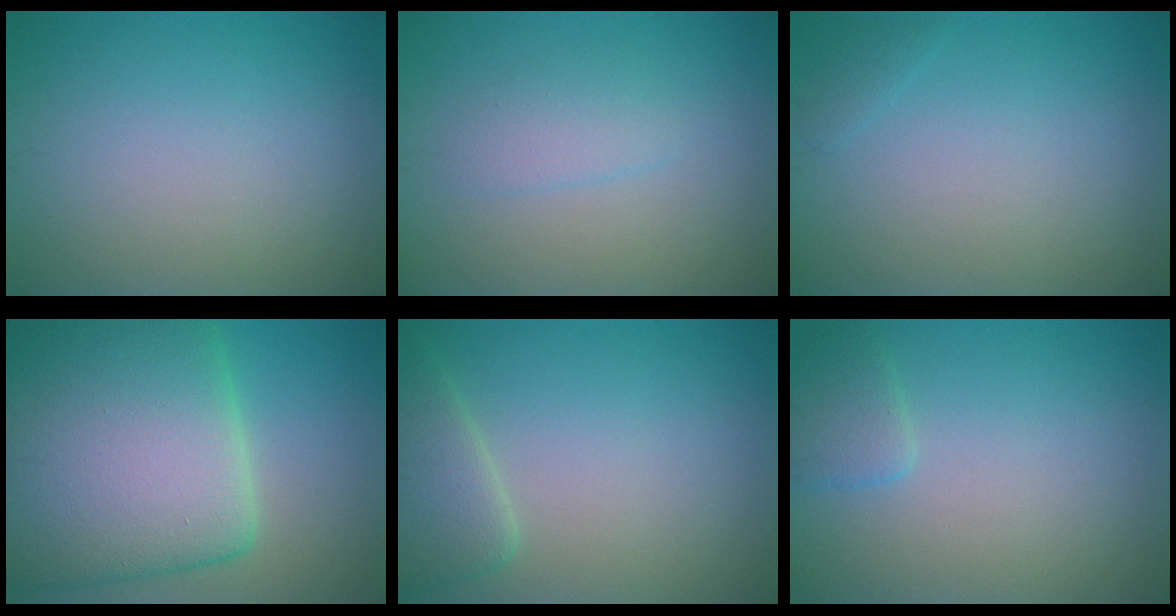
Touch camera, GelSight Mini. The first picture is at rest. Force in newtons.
{"total": 1.8, "press": 1.8, "slide": 0.2}
{"total": 0.7, "press": 0.7, "slide": 0.0}
{"total": 16.8, "press": 16.8, "slide": 1.2}
{"total": 3.5, "press": 3.5, "slide": 0.4}
{"total": 1.8, "press": 1.8, "slide": 0.2}